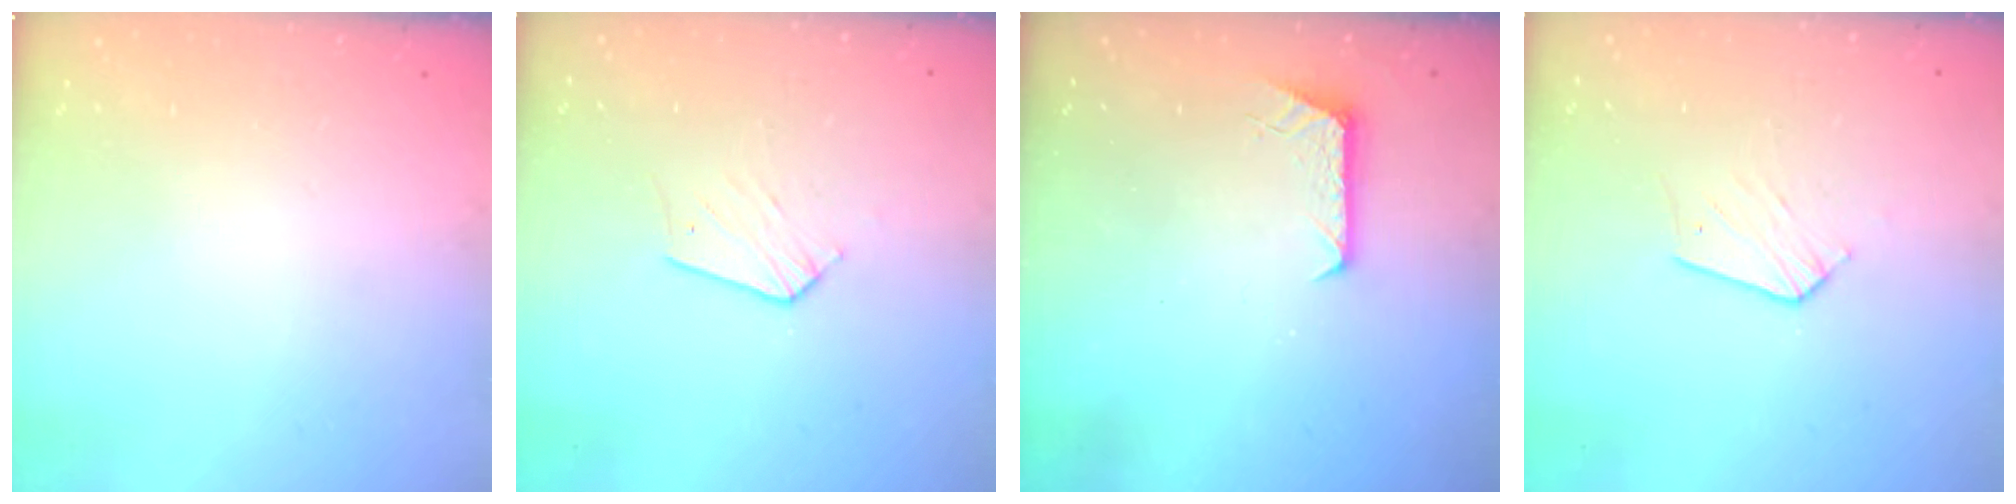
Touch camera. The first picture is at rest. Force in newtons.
{"total": 4.7, "press": 4.7, "slide": 0.4}
{"total": 6.0, "press": 6.0, "slide": 0.5}
{"total": 4.7, "press": 4.7, "slide": 0.4}